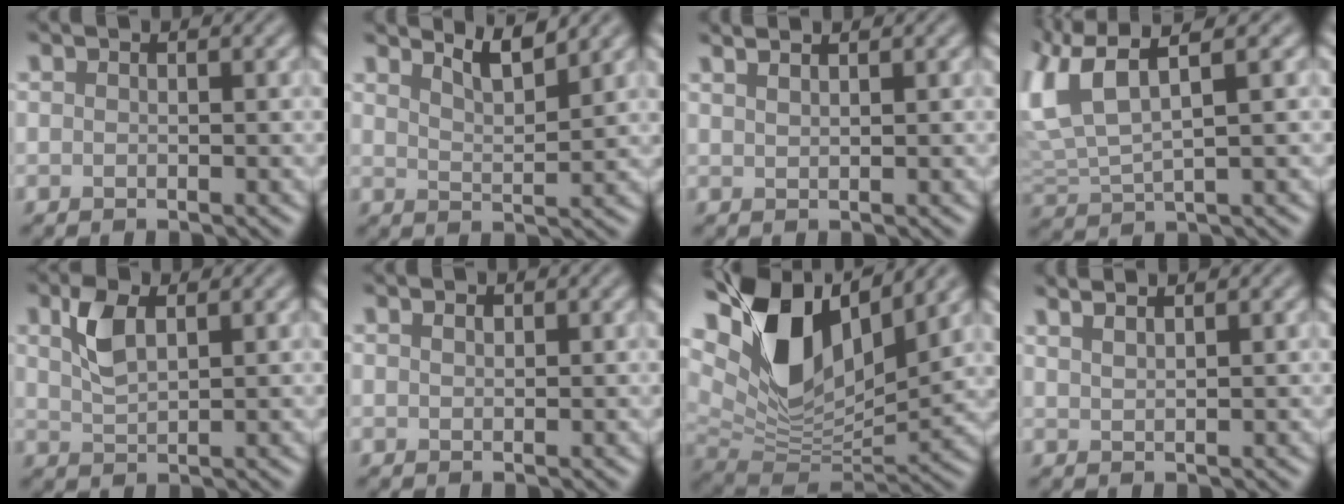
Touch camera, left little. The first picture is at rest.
{"total": 3.2, "force": [2.7, 0.6, 1.6], "torque": [-0.021, 0.003, 0.044]}
{"total": 2.5, "force": [1.9, 0.9, 1.4], "torque": [-0.002, 0.010, 0.003]}
{"total": 7.4, "force": [3.3, 2.9, 5.9], "torque": [-0.145, 0.019, 0.060]}
{"total": 3.3, "force": [1.5, 1.6, 2.5], "torque": [-0.058, 0.006, 0.033]}
{"total": 0.6, "force": [0.4, 0.3, 0.3], "torque": [-0.009, 0.000, 0.009]}
{"total": 12.6, "force": [5.4, 6.7, 9.3], "torque": [-0.188, 0.004, 0.106]}
{"total": 3.2, "force": [2.4, 1.1, 1.8], "torque": [-0.005, 0.019, 0.007]}